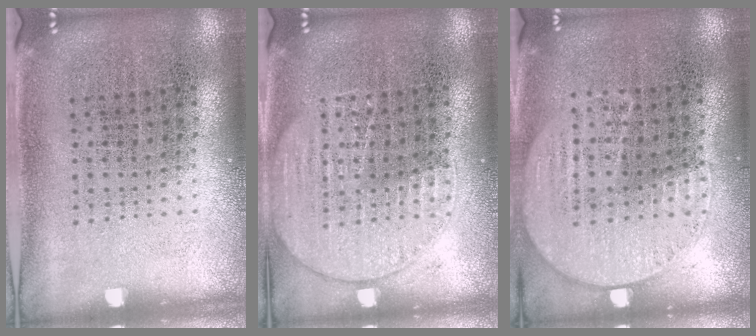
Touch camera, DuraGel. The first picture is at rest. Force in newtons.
{"total": 2.0, "press": 1.9, "slide": 0.3}
{"total": 1.0, "press": 0.9, "slide": 0.5}